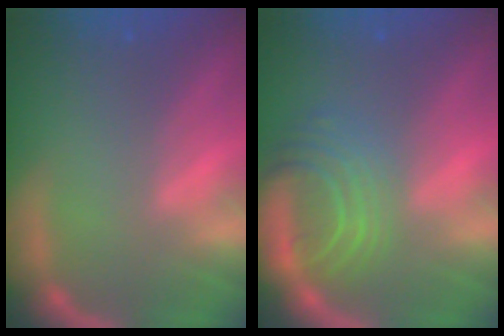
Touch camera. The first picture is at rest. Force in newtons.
{"total": 7.0}